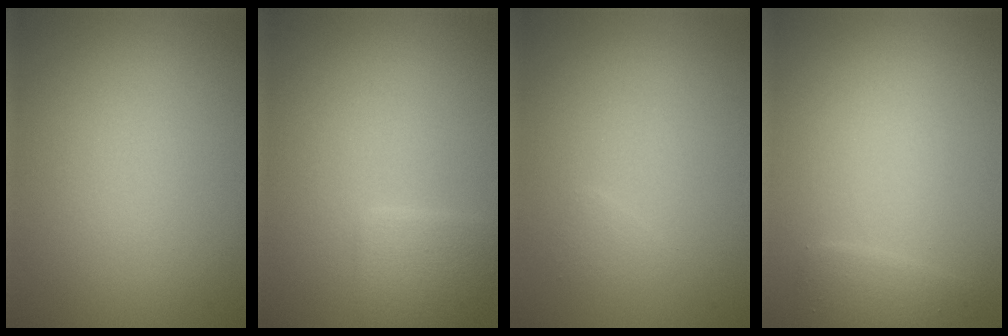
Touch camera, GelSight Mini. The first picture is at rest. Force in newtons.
{"total": 2.6, "press": 2.6, "slide": 0.1}
{"total": 0.7, "press": 0.7, "slide": 0.1}
{"total": 1.5, "press": 1.4, "slide": 0.1}